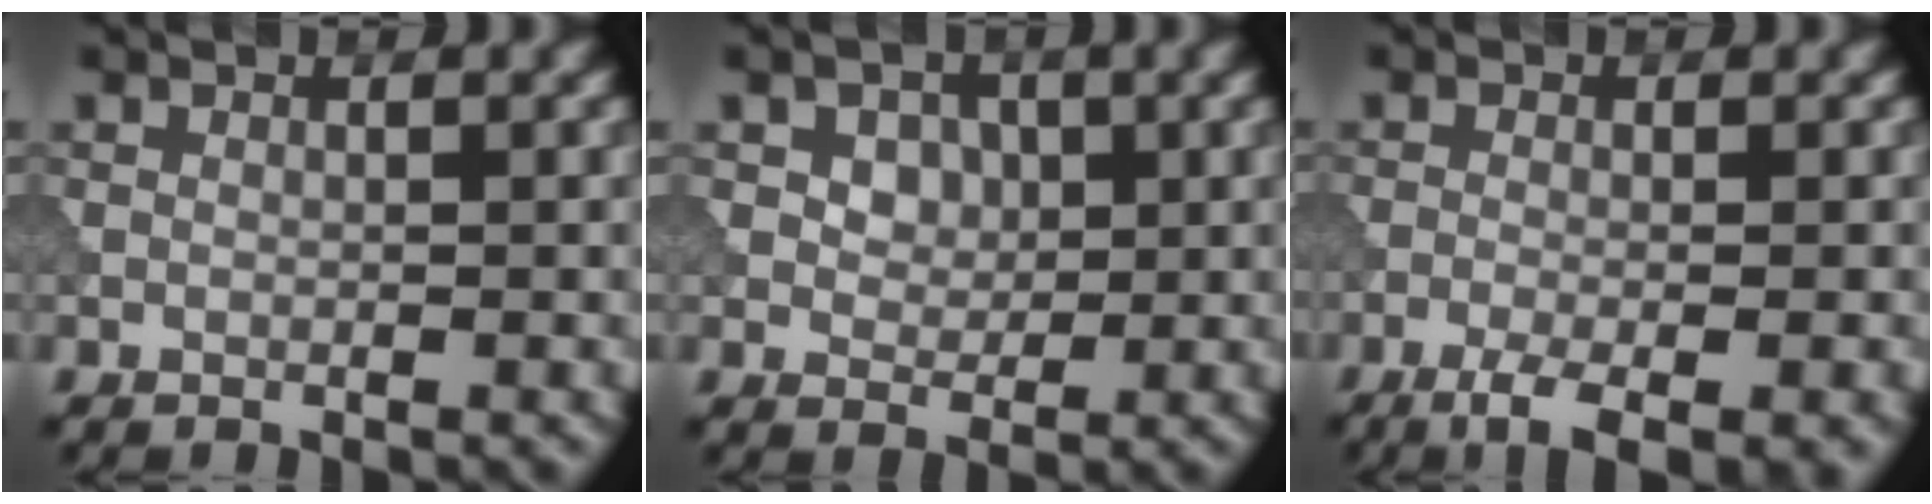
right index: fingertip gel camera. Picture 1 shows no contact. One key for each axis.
{"total": 3.2, "fx": 1.4, "fy": 2.4, "fz": 1.5, "tx": -0.036, "ty": -0.001, "tz": 0.025}
{"total": 4.2, "fx": -2.2, "fy": 1.1, "fz": 3.4, "tx": -0.061, "ty": -0.001, "tz": -0.040}